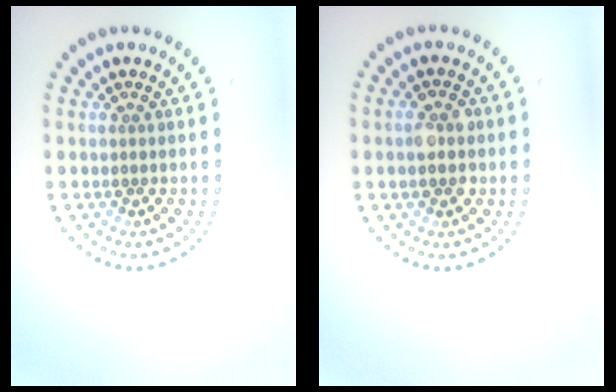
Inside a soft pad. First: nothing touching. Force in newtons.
{"total": 2.6, "press": 2.6, "slide": 0.2}